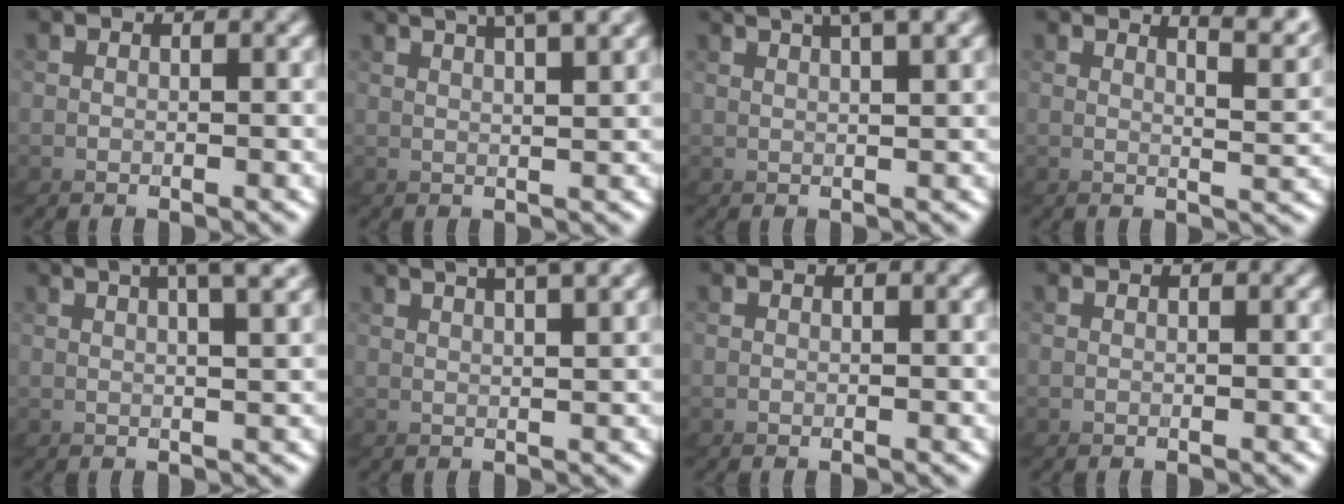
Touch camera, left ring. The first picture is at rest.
{"total": 3.3, "force": [2.6, -2.0, 0.5], "torque": [-0.021, 0.020, 0.035]}
{"total": 2.7, "force": [1.8, -1.8, 0.8], "torque": [-0.026, 0.017, 0.025]}
{"total": 4.7, "force": [3.7, -2.8, -0.3], "torque": [0.000, 0.029, 0.049]}
{"total": 3.1, "force": [2.0, -2.1, 0.9], "torque": [-0.022, 0.025, 0.024]}
{"total": 3.0, "force": [2.3, -1.7, 0.8], "torque": [-0.025, 0.017, 0.032]}
{"total": 0.0}
{"total": 0.0}